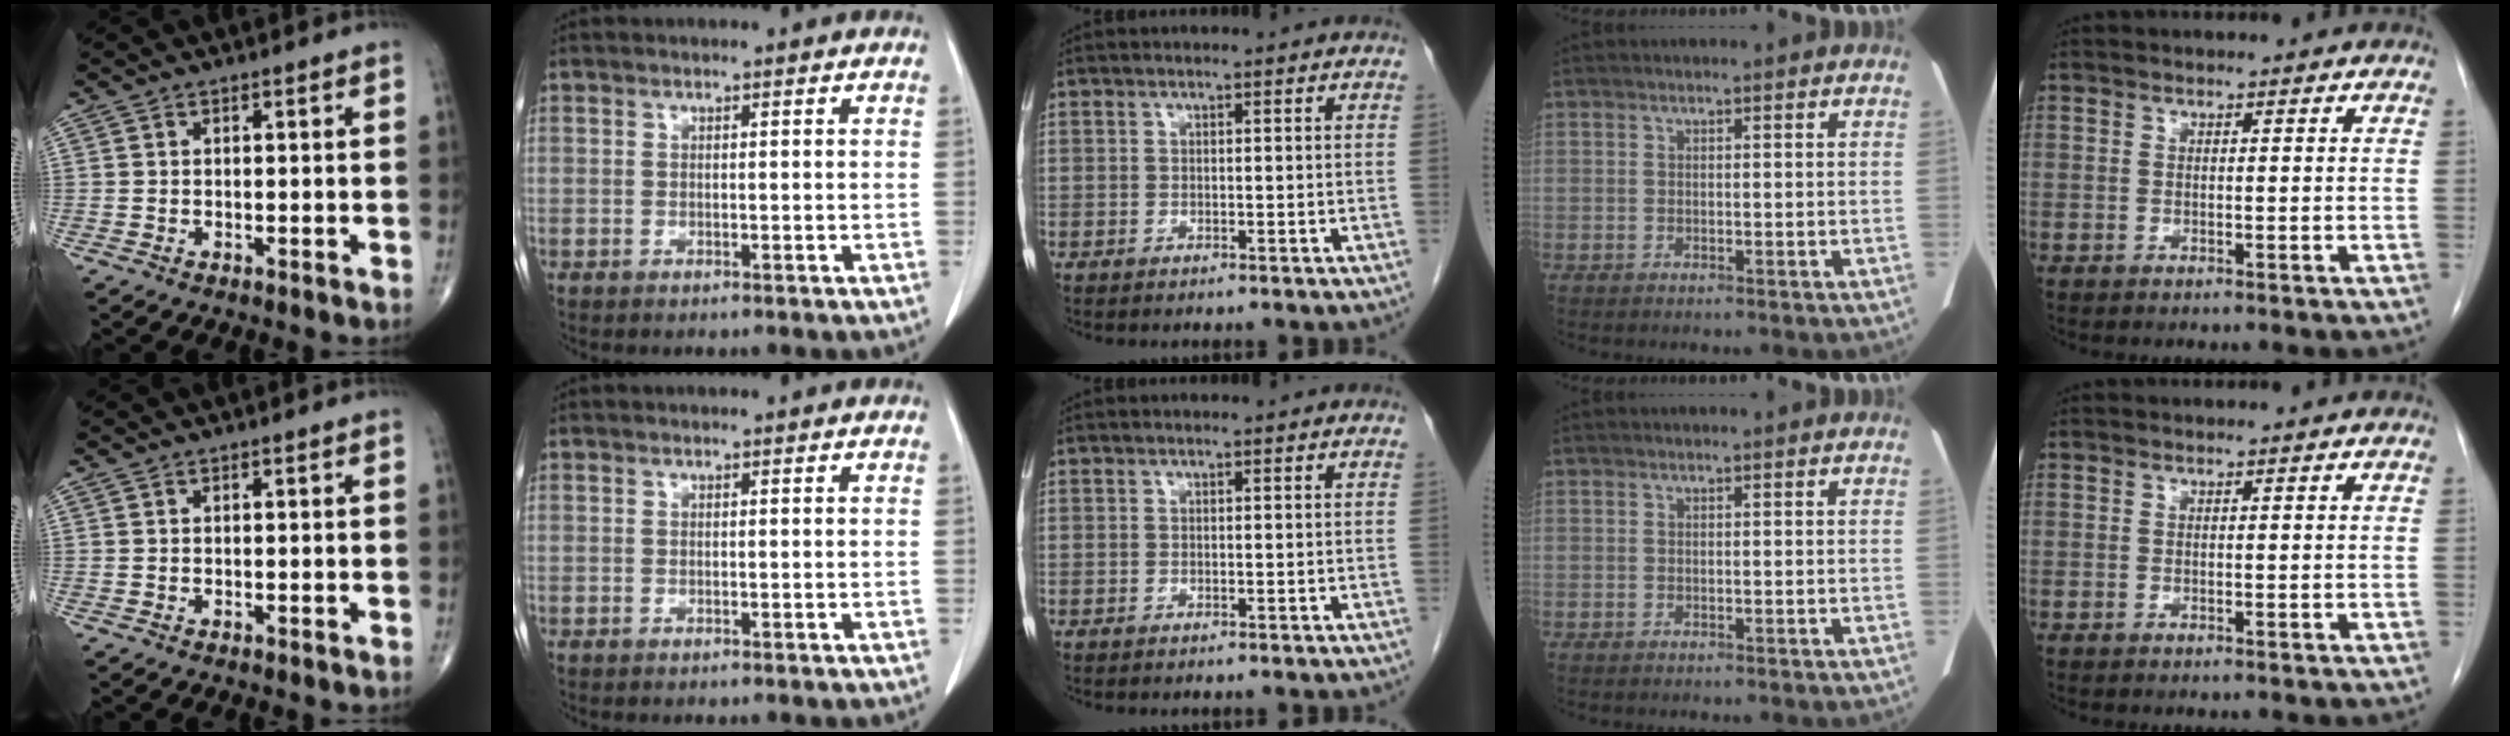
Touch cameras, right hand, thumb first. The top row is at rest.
{}